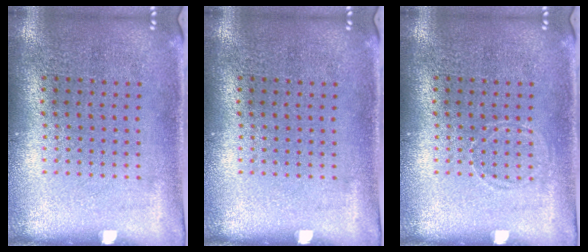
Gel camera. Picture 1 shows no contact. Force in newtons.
{"total": 0.0}
{"total": 0.6, "press": 0.6, "slide": 0.0}